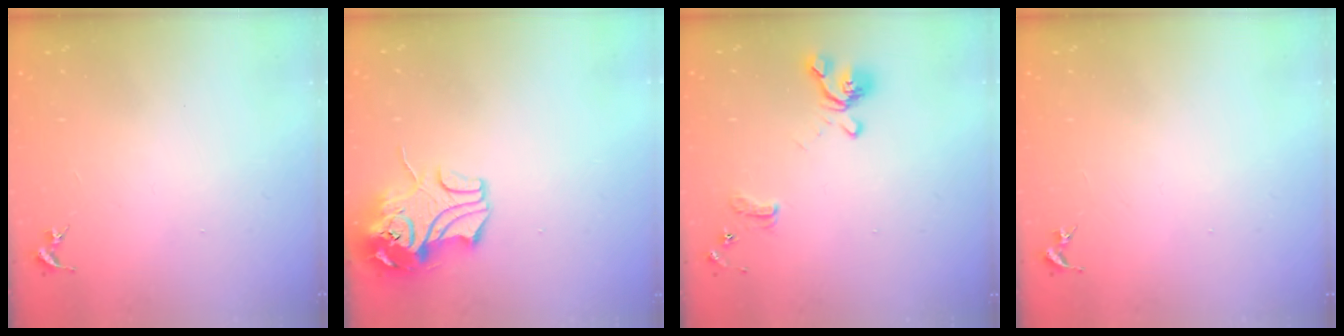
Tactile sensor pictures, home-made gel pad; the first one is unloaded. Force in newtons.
{"total": 12.1, "press": 12.0, "slide": 1.7}
{"total": 12.7, "press": 12.6, "slide": 1.4}
{"total": 0.0}